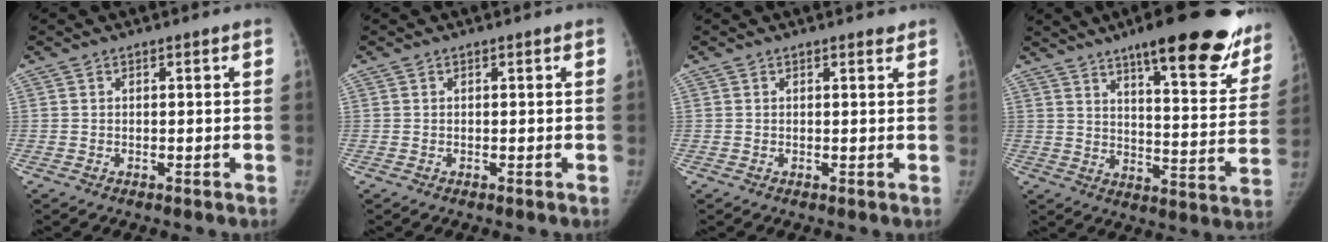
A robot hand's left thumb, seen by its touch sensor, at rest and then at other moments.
{"total": 0.0}
{"total": 0.8, "force": [0.7, 0.3, 0.3], "torque": [-0.004, -0.006, 0.008]}
{"total": 25.7, "force": [17.0, 6.8, 18.0], "torque": [-0.203, -0.070, 0.224]}